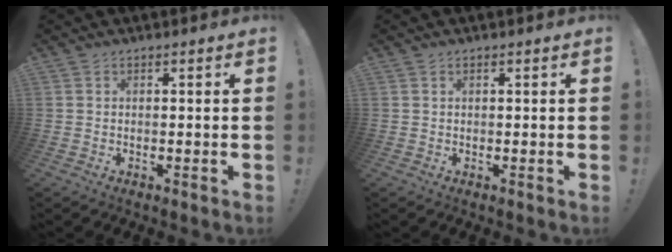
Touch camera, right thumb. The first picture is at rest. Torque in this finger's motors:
{"motor_torque": [-0.03, -0.10, -0.12, 0.06, 0.00]}